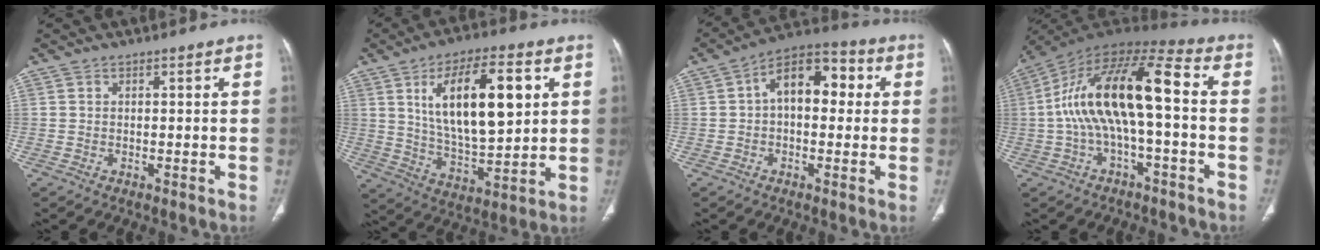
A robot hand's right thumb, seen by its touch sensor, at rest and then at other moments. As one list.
[{"total": 19.1, "force": [5.6, 7.8, 16.5], "torque": [-0.255, -0.019, 0.102]}, {"total": 11.7, "force": [1.7, 6.9, 9.3], "torque": [-0.113, 0.035, 0.015]}, {"total": 17.2, "force": [-0.6, 6.2, 16.0], "torque": [-0.308, 0.058, -0.016]}]